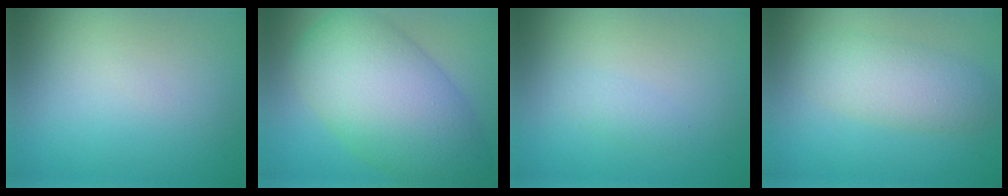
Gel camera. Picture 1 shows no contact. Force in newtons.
{"total": 11.2, "press": 11.2, "slide": 0.4}
{"total": 1.0, "press": 1.0, "slide": 0.0}
{"total": 3.9, "press": 3.9, "slide": 0.1}